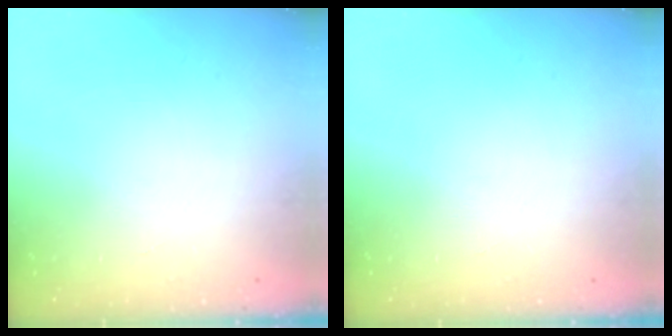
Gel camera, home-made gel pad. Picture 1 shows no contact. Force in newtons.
{"total": 0.0}